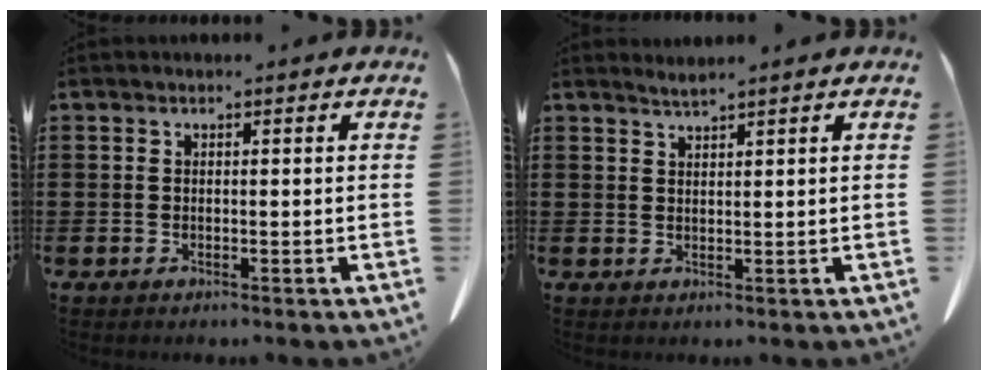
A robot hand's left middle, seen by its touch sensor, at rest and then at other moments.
{"total": 1.5, "force": [1.4, -0.3, 0.3], "torque": [-0.007, -0.003, 0.029]}